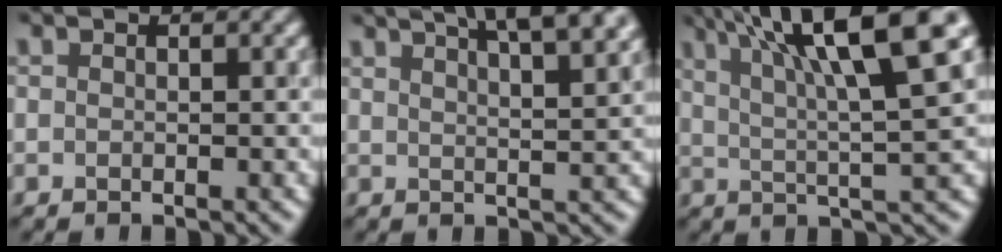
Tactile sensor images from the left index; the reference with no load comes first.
{"total": 11.0, "force": [7.3, 3.6, 7.3], "torque": [-0.072, 0.045, 0.068]}
{"total": 12.7, "force": [6.4, 2.4, 10.7], "torque": [-0.153, 0.024, 0.101]}